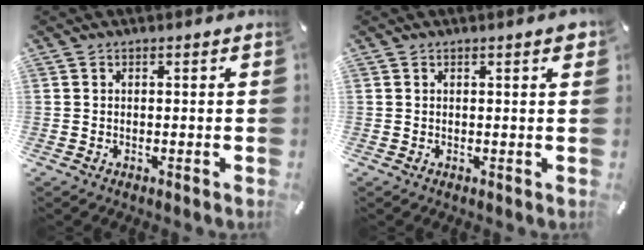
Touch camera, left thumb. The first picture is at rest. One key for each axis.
{"total": 1.5, "fx": 0.7, "fy": 0.2, "fz": 1.3, "tx": -0.026, "ty": 0.003, "tz": 0.011}